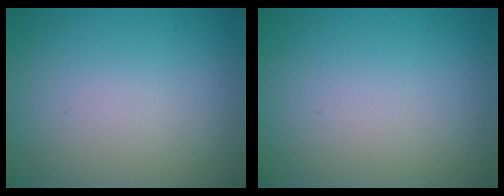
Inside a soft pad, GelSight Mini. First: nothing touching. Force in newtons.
{"total": 0.0}